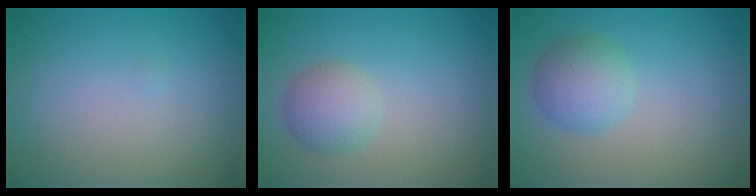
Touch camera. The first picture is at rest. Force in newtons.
{"total": 2.7, "press": 2.7, "slide": 0.1}
{"total": 3.2, "press": 3.2, "slide": 0.1}